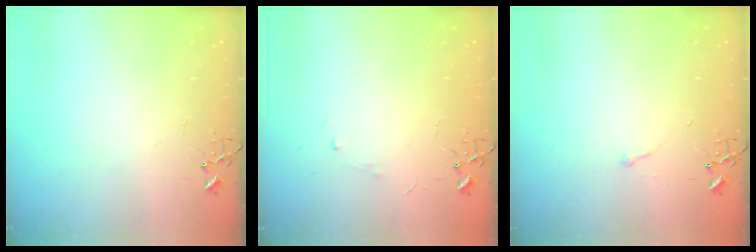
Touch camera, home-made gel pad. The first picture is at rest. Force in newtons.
{"total": 3.2, "press": 3.2, "slide": 0.5}
{"total": 3.1, "press": 3.1, "slide": 0.5}